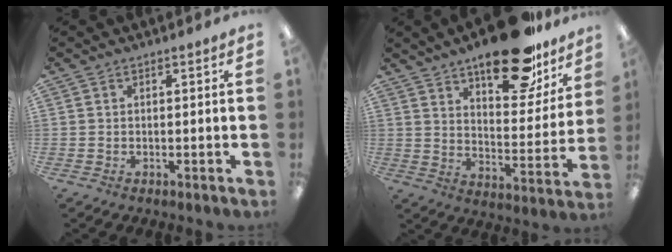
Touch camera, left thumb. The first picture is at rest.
{"total": 22.0, "force": [15.6, 8.9, 12.6], "torque": [-0.173, -0.092, 0.259]}